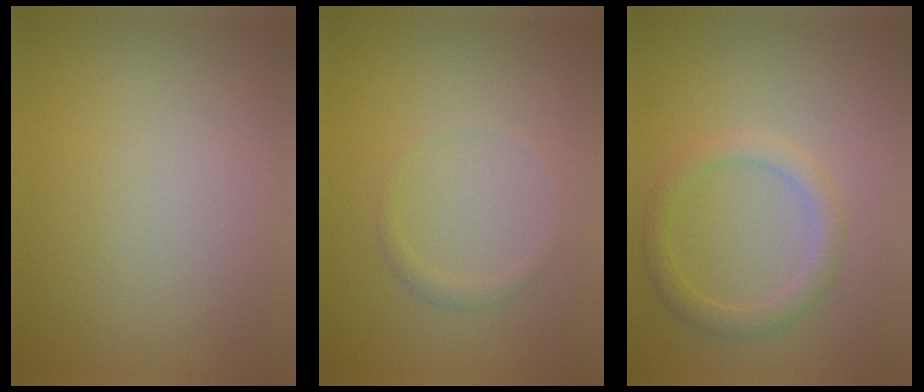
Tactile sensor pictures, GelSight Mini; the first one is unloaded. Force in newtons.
{"total": 0.9, "press": 0.8, "slide": 0.1}
{"total": 2.2, "press": 2.1, "slide": 0.2}